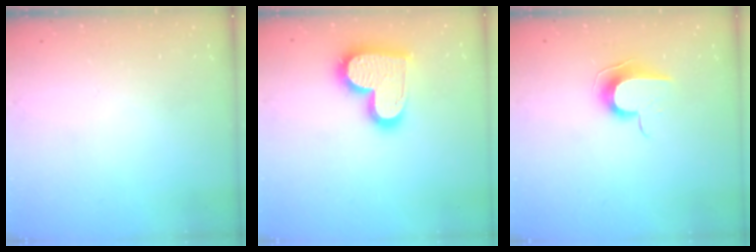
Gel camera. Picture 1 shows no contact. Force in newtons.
{"total": 17.9, "press": 17.8, "slide": 1.3}
{"total": 8.9, "press": 8.9, "slide": 0.8}